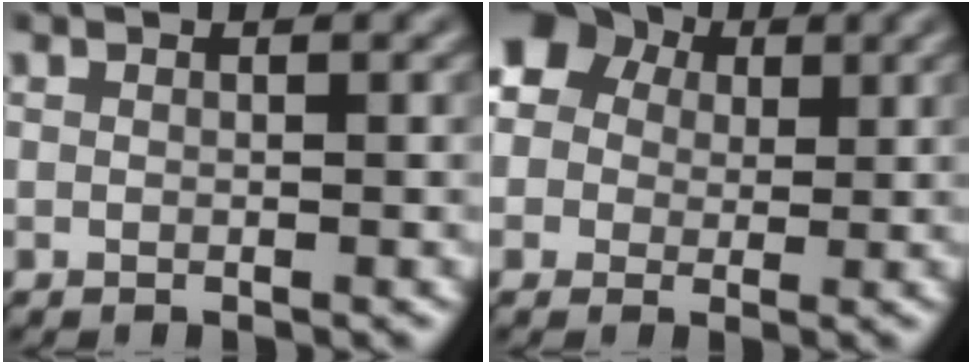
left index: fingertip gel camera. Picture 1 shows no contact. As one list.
[{"total": 9.5, "force": [3.6, 7.7, 4.1], "torque": [-0.099, 0.032, 0.041]}]